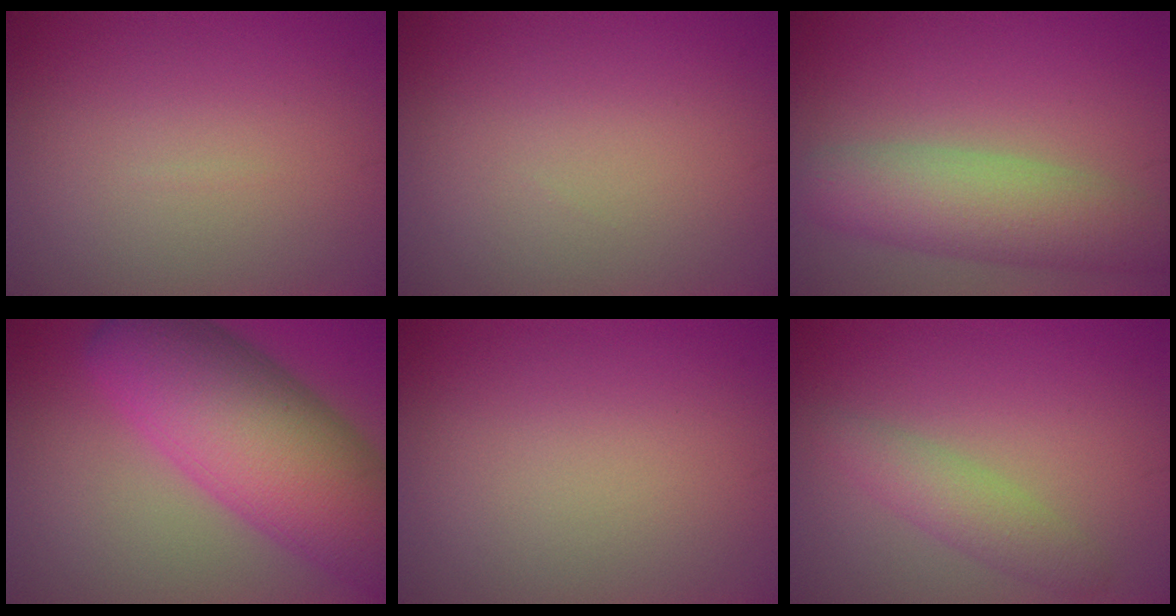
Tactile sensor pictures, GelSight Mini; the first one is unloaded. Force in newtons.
{"total": 0.0}
{"total": 6.5, "press": 6.5, "slide": 0.2}
{"total": 13.7, "press": 13.7, "slide": 0.6}
{"total": 0.0}
{"total": 2.7, "press": 2.7, "slide": 0.1}